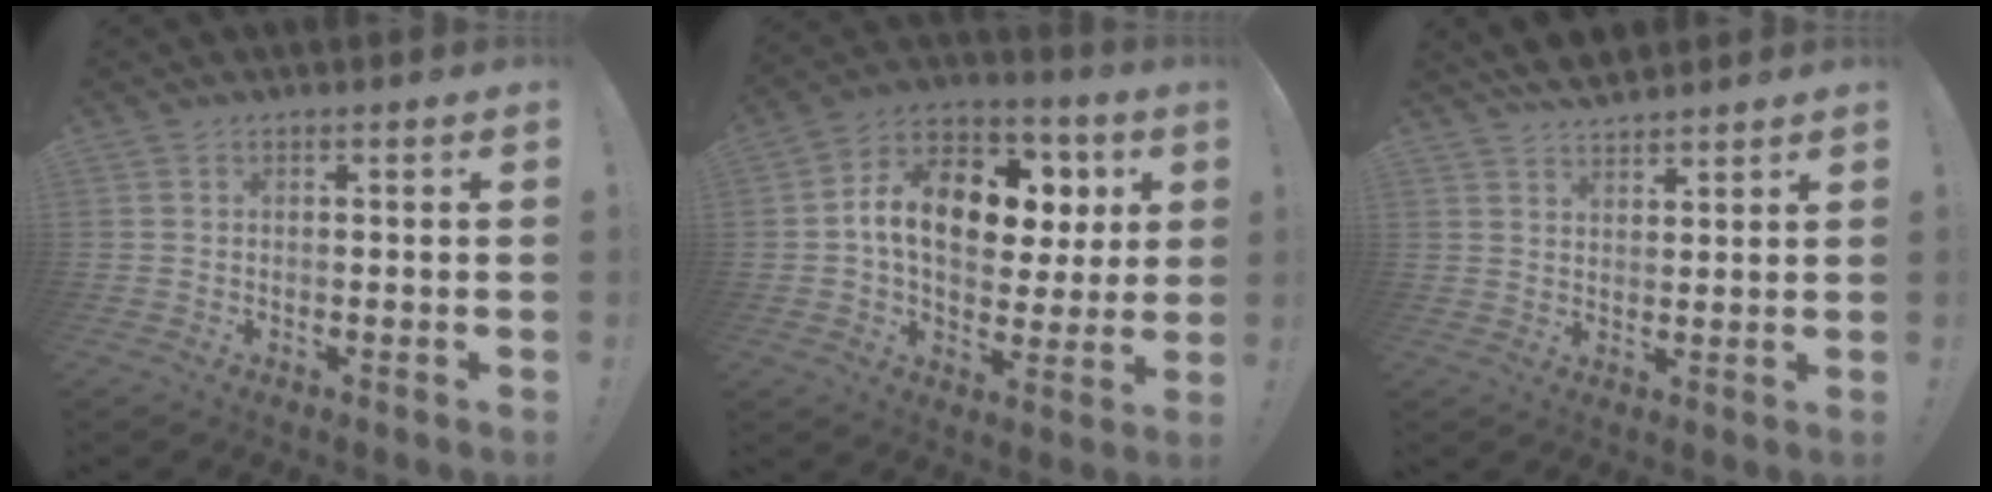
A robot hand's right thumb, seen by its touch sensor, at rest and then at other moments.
{"total": 16.9, "force": [3.5, 11.0, 12.3], "torque": [-0.174, -0.007, 0.063]}
{"total": 5.4, "force": [5.1, 1.4, 1.3], "torque": [-0.030, -0.029, 0.095]}